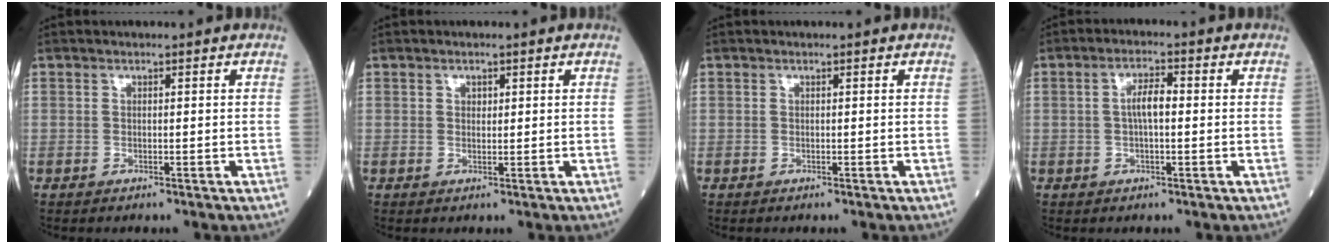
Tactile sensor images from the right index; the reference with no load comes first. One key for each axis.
{"total": 1.0, "fx": 0.4, "fy": 0.8, "fz": 0.5, "tx": -0.004, "ty": -0.001, "tz": 0.005}
{"total": 0.0}
{"total": 3.6, "fx": 0.1, "fy": 1.0, "fz": 3.4, "tx": -0.065, "ty": 0.013, "tz": -0.001}